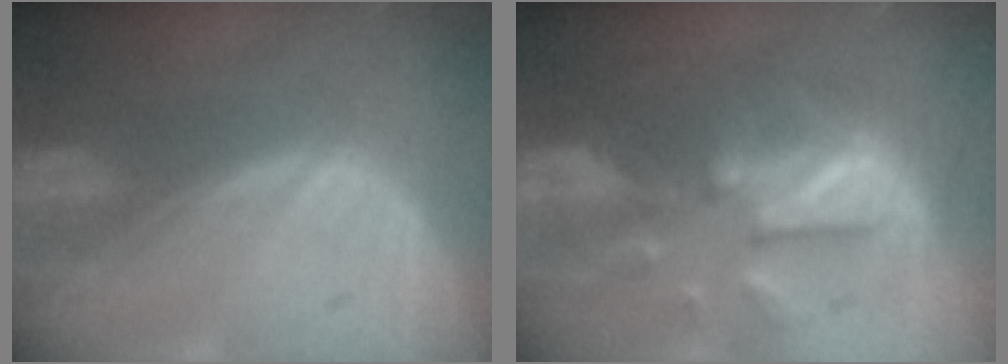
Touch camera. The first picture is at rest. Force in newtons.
{"total": 10.6, "press": 10.6, "slide": 0.9}